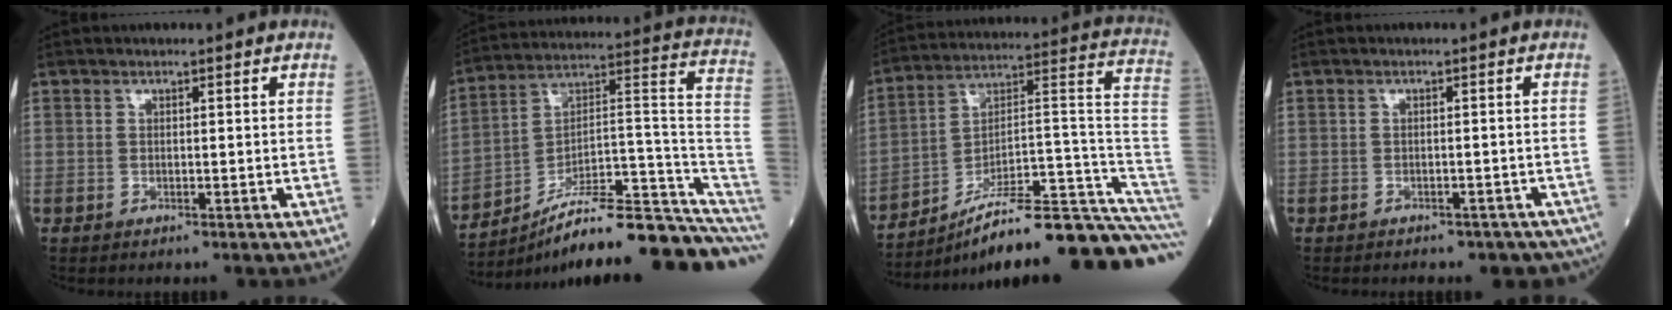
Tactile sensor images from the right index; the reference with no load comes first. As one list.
[{"total": 21.4, "force": [-16.6, 1.3, 13.5], "torque": [-0.122, 0.058, -0.252]}, {"total": 25.3, "force": [-20.1, 0.2, 15.3], "torque": [-0.120, 0.040, -0.300]}, {"total": 8.2, "force": [-6.7, 3.9, 2.9], "torque": [-0.035, 0.000, -0.064]}]